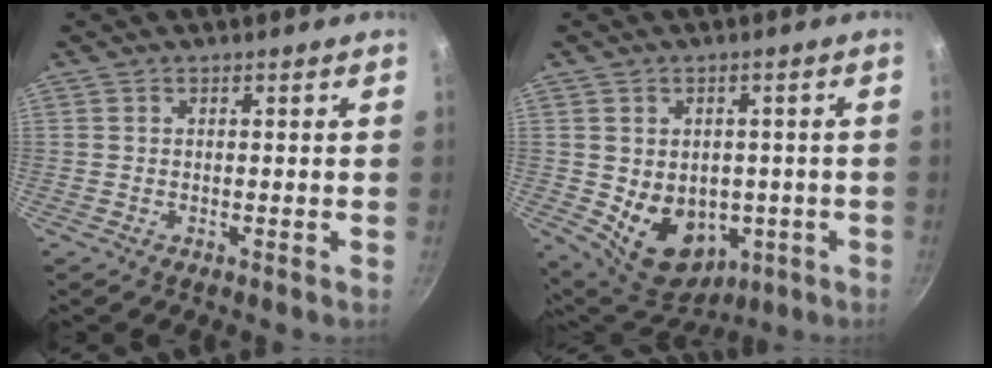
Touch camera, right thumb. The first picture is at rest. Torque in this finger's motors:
{"motor_torque": [-0.32, 1.03, 0.59, 0.28, 0.08]}